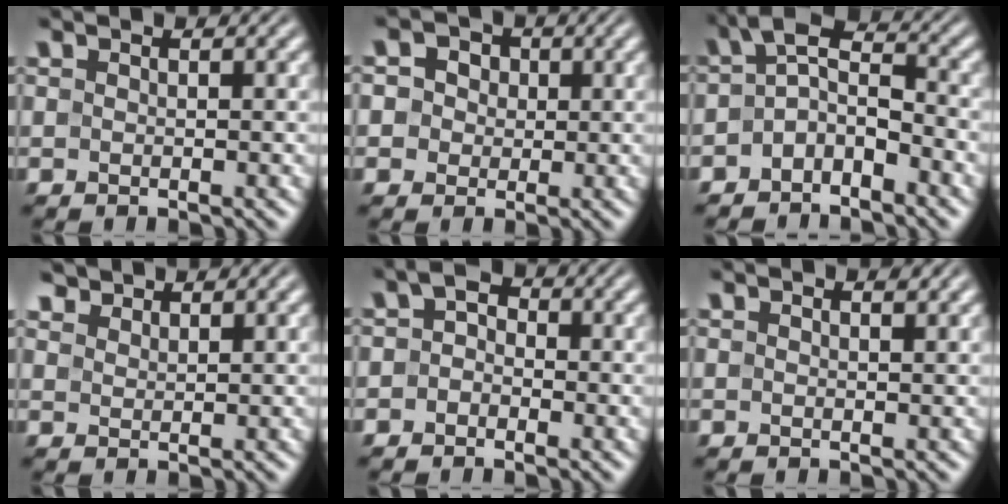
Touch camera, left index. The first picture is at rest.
{"total": 5.2, "force": [2.0, 4.3, 2.3], "torque": [-0.025, 0.029, 0.002]}
{"total": 3.9, "force": [-1.7, 2.0, 2.9], "torque": [-0.049, 0.008, -0.038]}
{"total": 2.2, "force": [2.1, 0.7, 0.2], "torque": [-0.010, 0.001, 0.045]}
{"total": 1.9, "force": [-0.6, 1.5, 1.0], "torque": [-0.015, 0.008, -0.020]}
{"total": 0.5, "force": [0.4, 0.0, 0.4], "torque": [-0.006, 0.000, 0.005]}